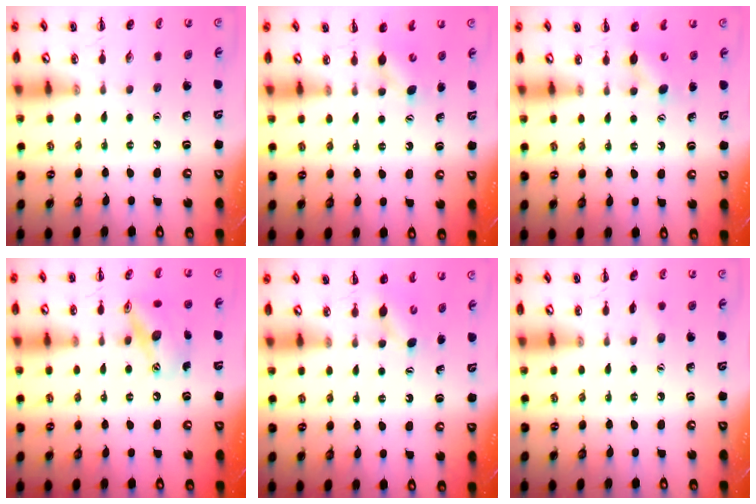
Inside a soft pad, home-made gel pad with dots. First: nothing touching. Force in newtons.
{"total": 4.4, "press": 4.3, "slide": 1.1}
{"total": 4.8, "press": 4.7, "slide": 1.3}
{"total": 13.9, "press": 13.6, "slide": 2.7}
{"total": 3.6, "press": 3.5, "slide": 0.7}
{"total": 4.1, "press": 3.9, "slide": 0.9}